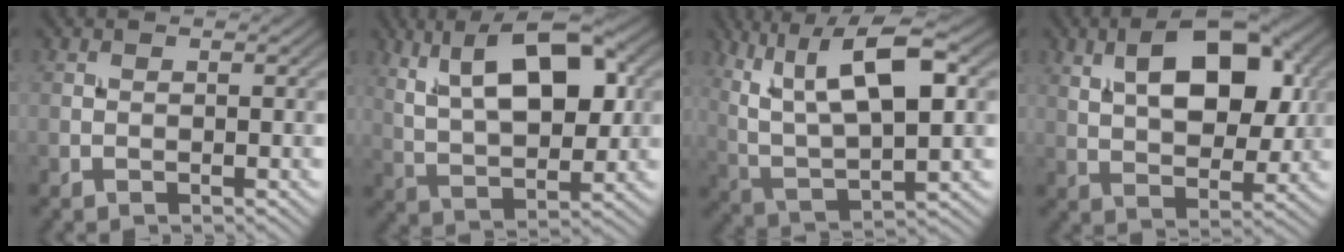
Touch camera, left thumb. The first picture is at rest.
{"total": 13.2, "force": [5.3, 5.7, 10.6], "torque": [-0.183, 0.010, 0.087]}
{"total": 14.1, "force": [5.6, 5.1, 11.9], "torque": [-0.234, 0.012, 0.104]}
{"total": 11.5, "force": [3.7, 5.9, 9.1], "torque": [-0.147, 0.011, 0.060]}